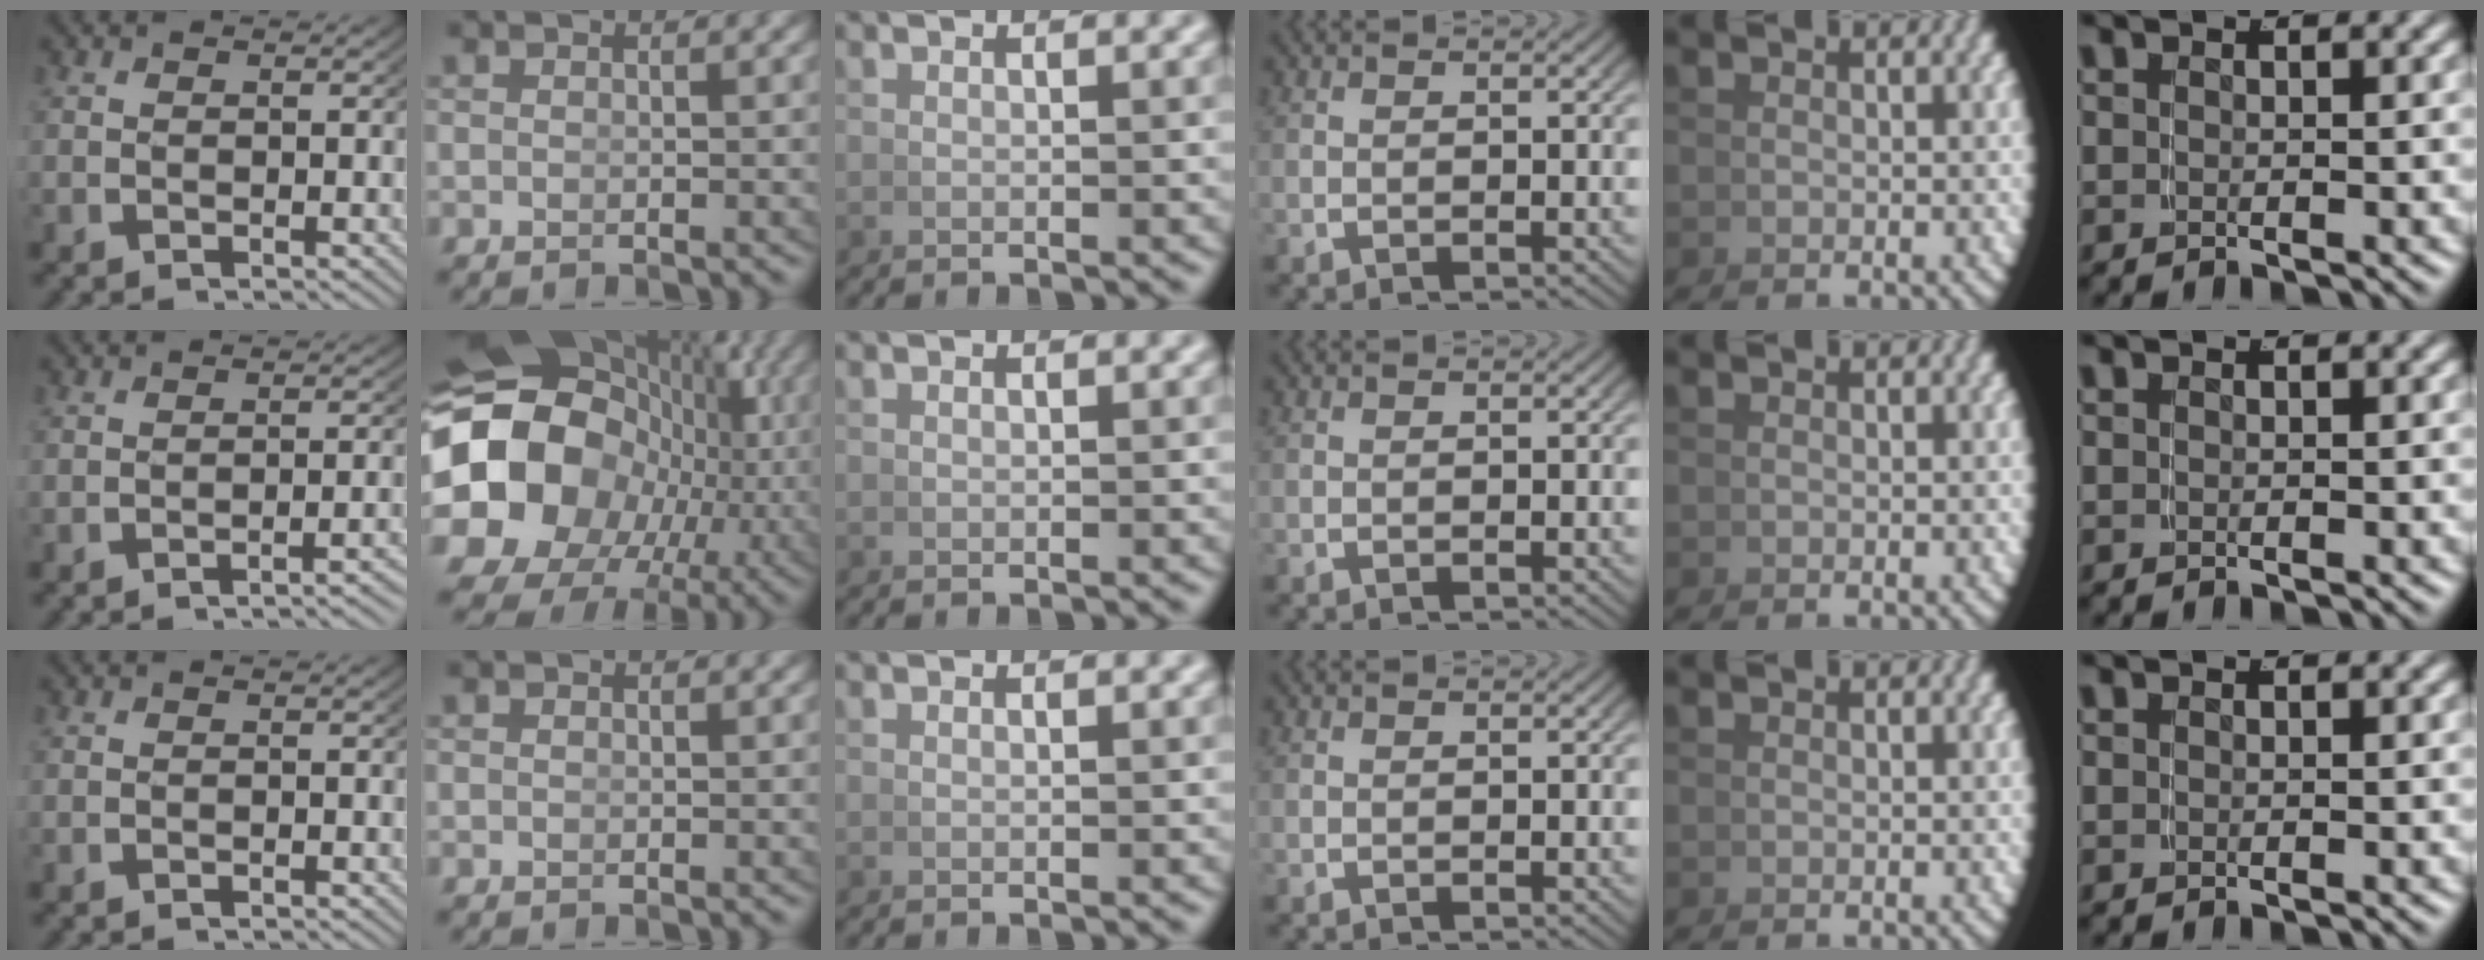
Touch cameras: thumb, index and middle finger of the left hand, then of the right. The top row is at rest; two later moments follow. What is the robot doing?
{"motion": "lift_and_place", "object": "bowl"}